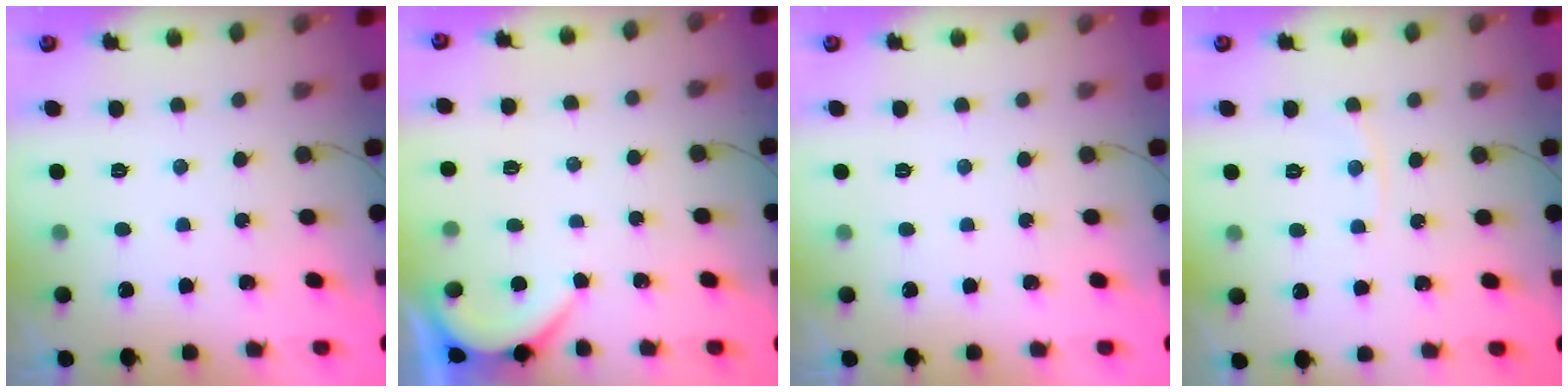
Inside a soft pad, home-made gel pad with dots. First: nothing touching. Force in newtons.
{"total": 2.2, "press": 2.2, "slide": 0.4}
{"total": 0.0}
{"total": 5.6, "press": 5.6, "slide": 0.7}